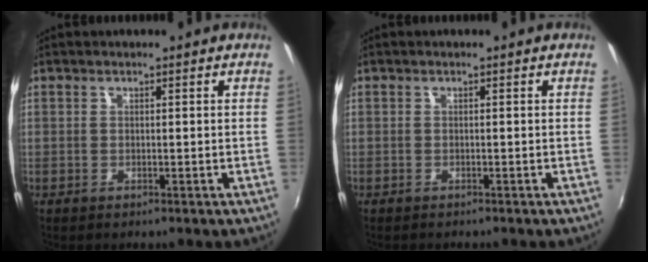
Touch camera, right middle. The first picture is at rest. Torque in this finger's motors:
{"motor_torque": [0.04, -0.12, 0.00, 0.00]}